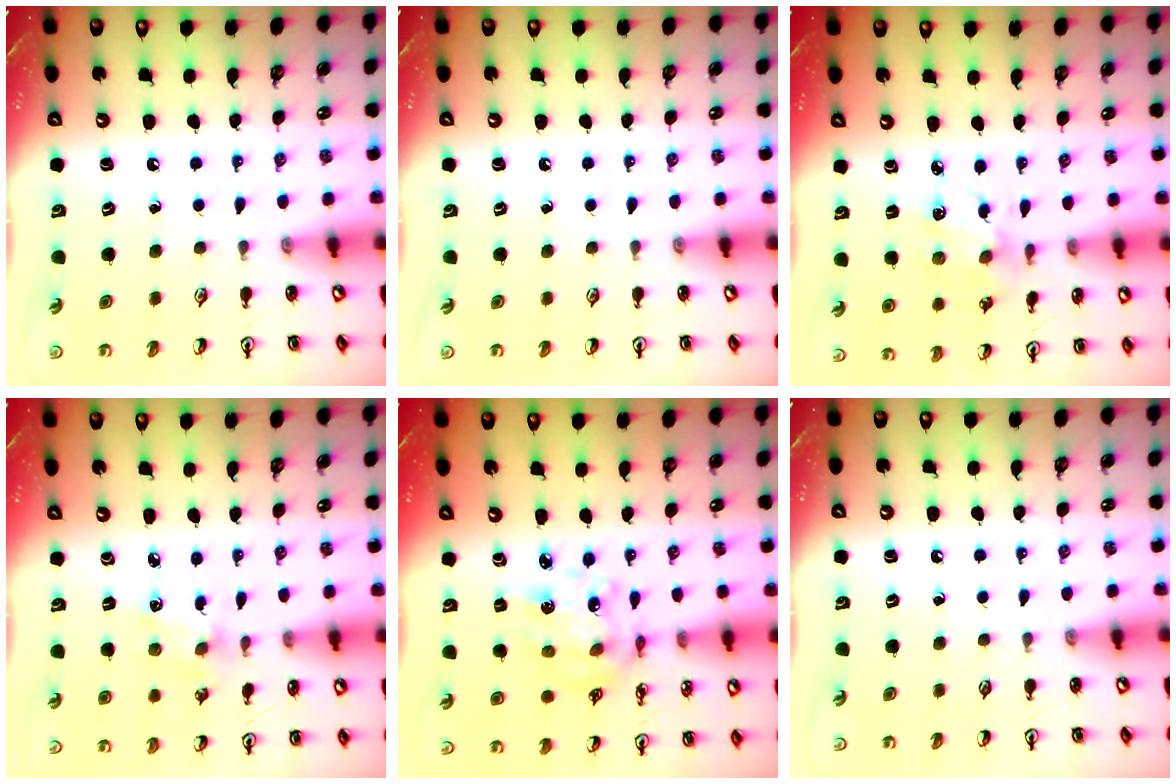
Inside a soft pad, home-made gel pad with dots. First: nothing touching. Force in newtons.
{"total": 0.0}
{"total": 2.9, "press": 2.9, "slide": 0.2}
{"total": 2.4, "press": 2.4, "slide": 0.6}
{"total": 9.0, "press": 8.6, "slide": 2.8}
{"total": 0.0}